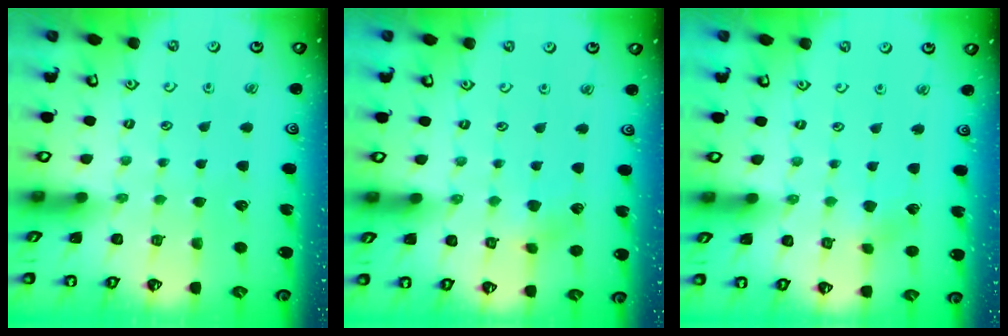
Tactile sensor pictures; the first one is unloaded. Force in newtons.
{"total": 5.1, "press": 5.0, "slide": 0.3}
{"total": 2.5, "press": 2.5, "slide": 0.2}